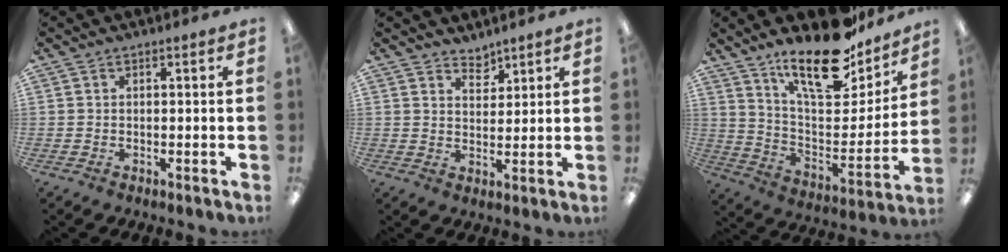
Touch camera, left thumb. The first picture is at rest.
{"total": 3.9, "force": [3.6, 1.4, 0.3], "torque": [0.001, -0.027, 0.066]}
{"total": 21.1, "force": [16.4, 7.5, 11.1], "torque": [-0.174, -0.112, 0.281]}